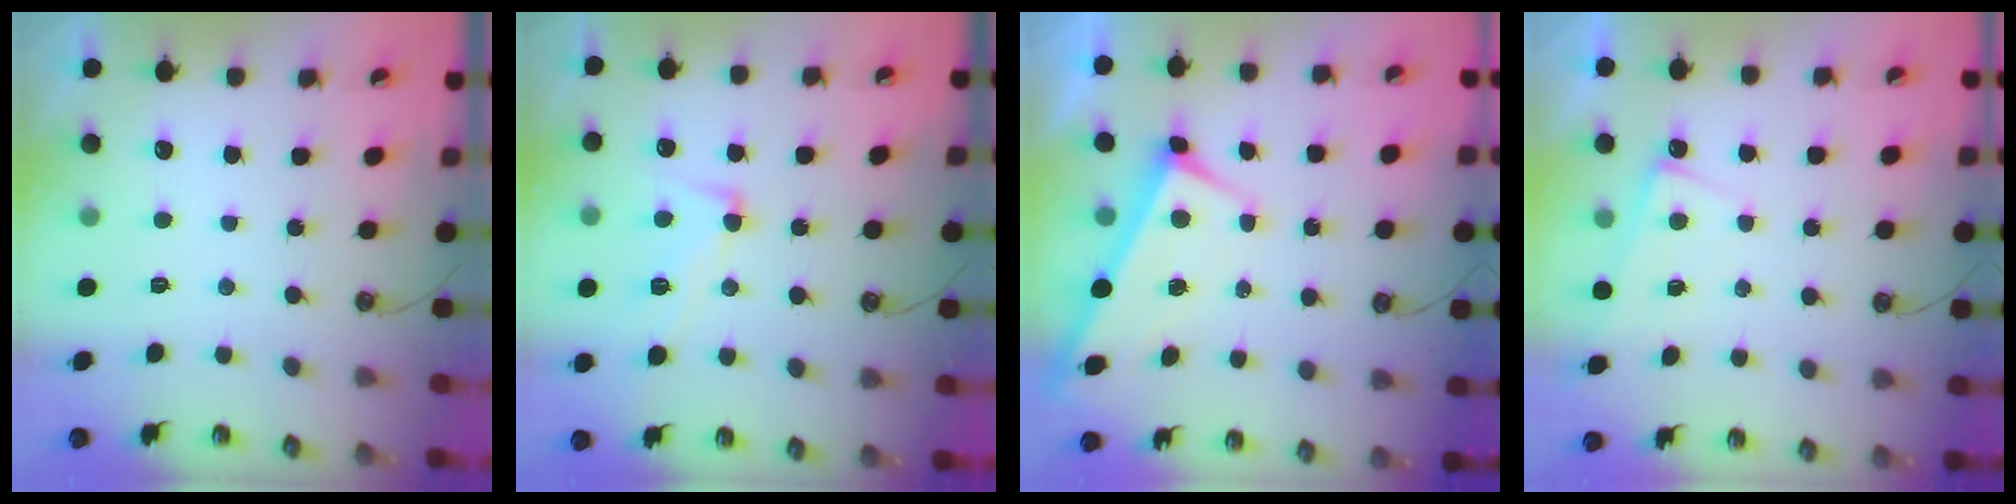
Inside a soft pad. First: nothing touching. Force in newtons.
{"total": 3.5, "press": 3.4, "slide": 0.7}
{"total": 3.8, "press": 3.8, "slide": 0.2}
{"total": 1.3, "press": 1.2, "slide": 0.4}